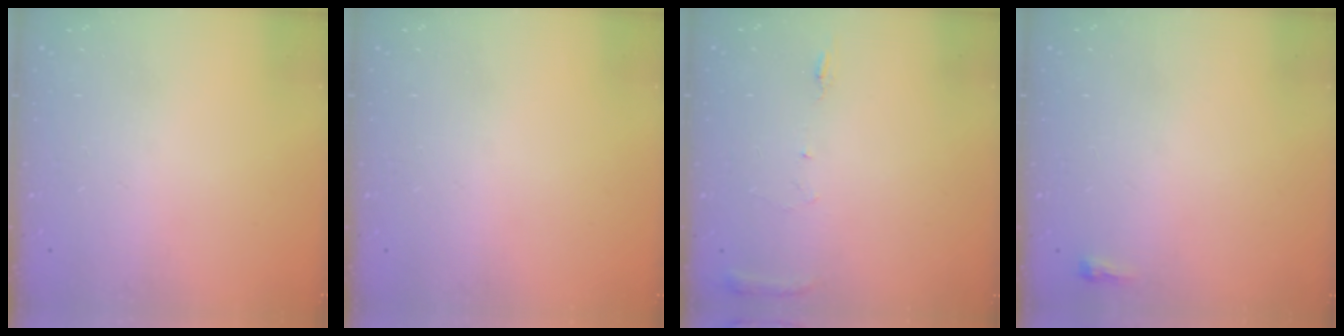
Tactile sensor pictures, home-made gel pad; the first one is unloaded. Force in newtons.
{"total": 0.0}
{"total": 6.9, "press": 6.9, "slide": 0.7}
{"total": 2.4, "press": 2.4, "slide": 0.6}